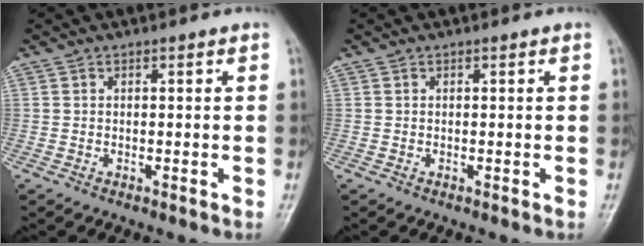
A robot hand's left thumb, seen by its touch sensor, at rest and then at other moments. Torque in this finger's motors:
{"motor_torque": [-0.12, 0.26, -0.06, 0.09, 0.00]}